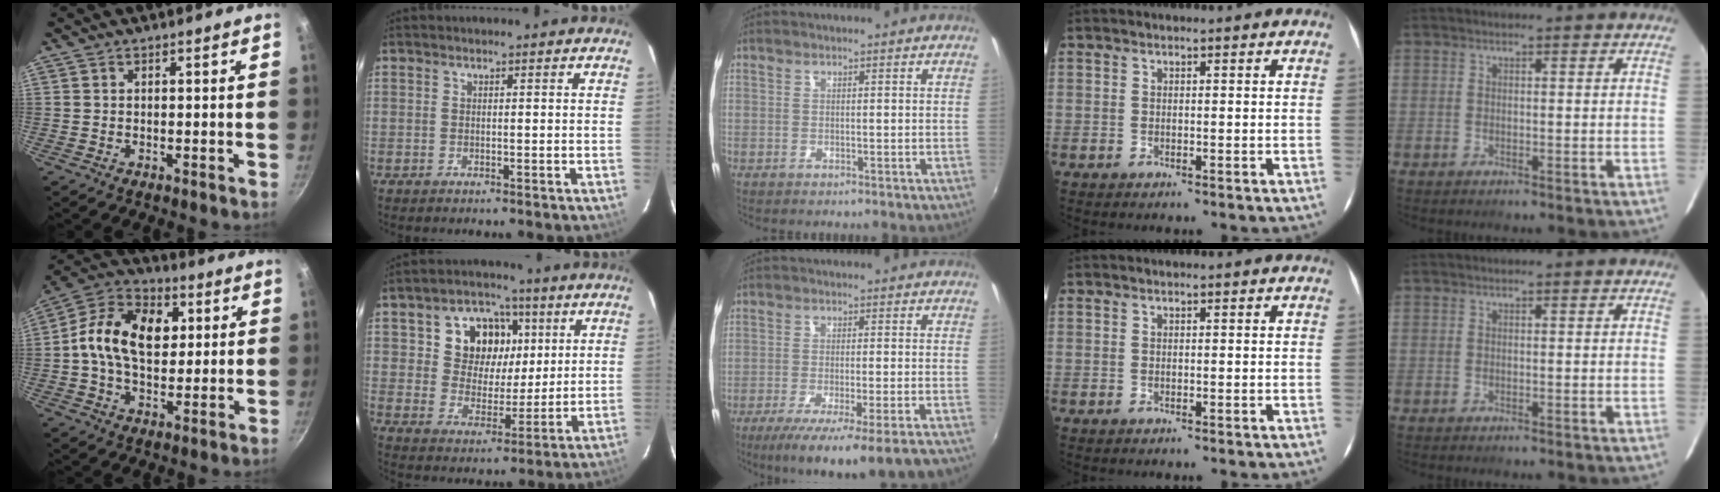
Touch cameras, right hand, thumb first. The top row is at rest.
{"thumb": {"total": 16.3, "force": [2.4, 11.0, 11.7], "torque": [-0.171, 0.016, 0.021]}, "index": {"total": 11.9, "force": [4.1, 9.6, 5.7], "torque": [-0.118, 0.020, 0.073]}, "middle": {"total": 13.1, "force": [-9.7, 0.3, 8.8], "torque": [-0.158, -0.050, -0.149]}}